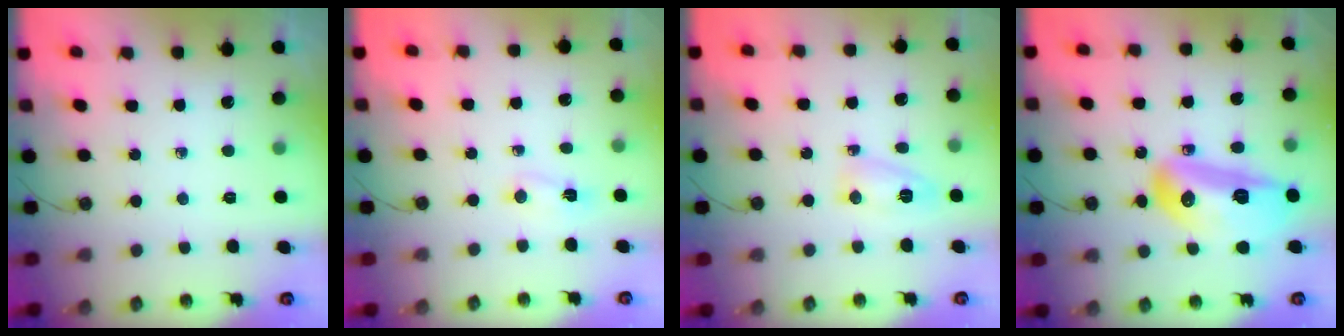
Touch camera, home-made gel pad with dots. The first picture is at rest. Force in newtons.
{"total": 2.4, "press": 2.4, "slide": 0.5}
{"total": 5.1, "press": 5.0, "slide": 0.8}
{"total": 27.5, "press": 21.3, "slide": 17.4}